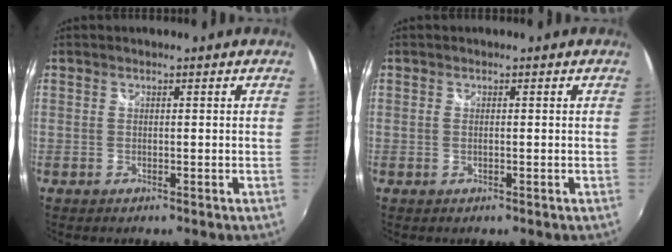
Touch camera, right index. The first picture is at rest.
{"total": 0.0}